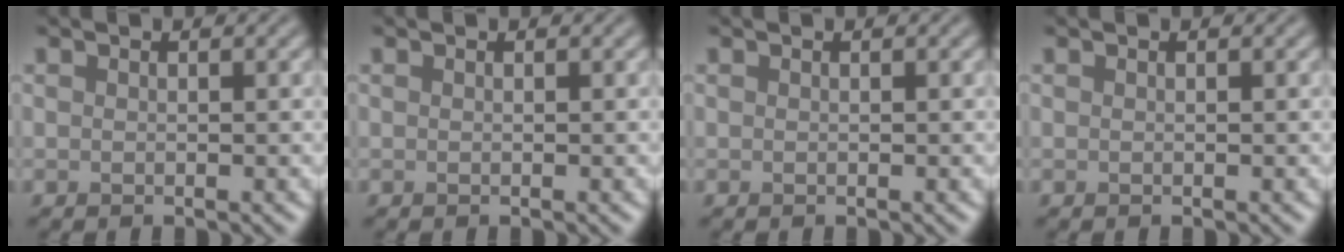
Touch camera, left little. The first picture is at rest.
{"total": 0.0}
{"total": 0.0}
{"total": 0.0}